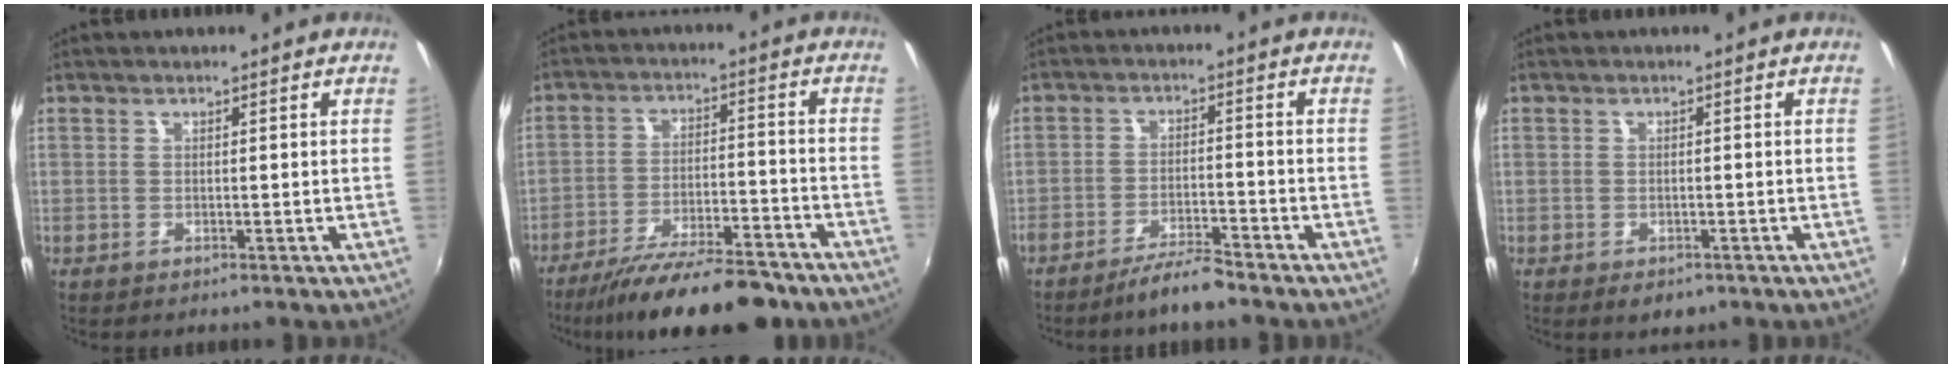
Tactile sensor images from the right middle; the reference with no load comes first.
{"total": 17.0, "force": [-14.0, 3.7, 9.0], "torque": [-0.168, -0.023, -0.213]}
{"total": 6.1, "force": [-5.3, 0.5, 3.0], "torque": [-0.070, -0.001, -0.092]}
{"total": 2.6, "force": [-1.5, 1.7, 1.2], "torque": [-0.022, -0.005, -0.019]}